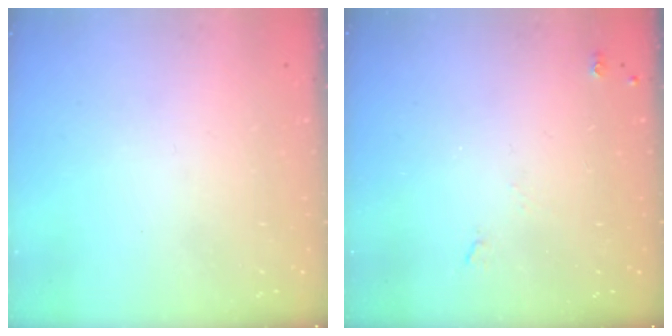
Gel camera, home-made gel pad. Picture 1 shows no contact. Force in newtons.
{"total": 4.3, "press": 4.2, "slide": 0.6}